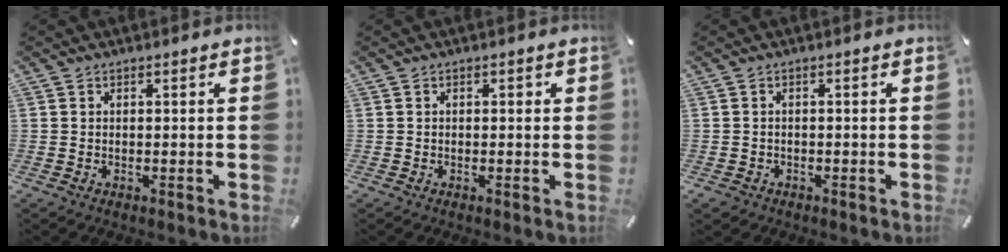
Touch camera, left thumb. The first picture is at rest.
{"total": 0.7, "force": [-0.2, 0.6, 0.4], "torque": [-0.009, 0.004, -0.005]}
{"total": 1.6, "force": [-0.9, 1.2, 0.5], "torque": [-0.010, 0.006, -0.021]}